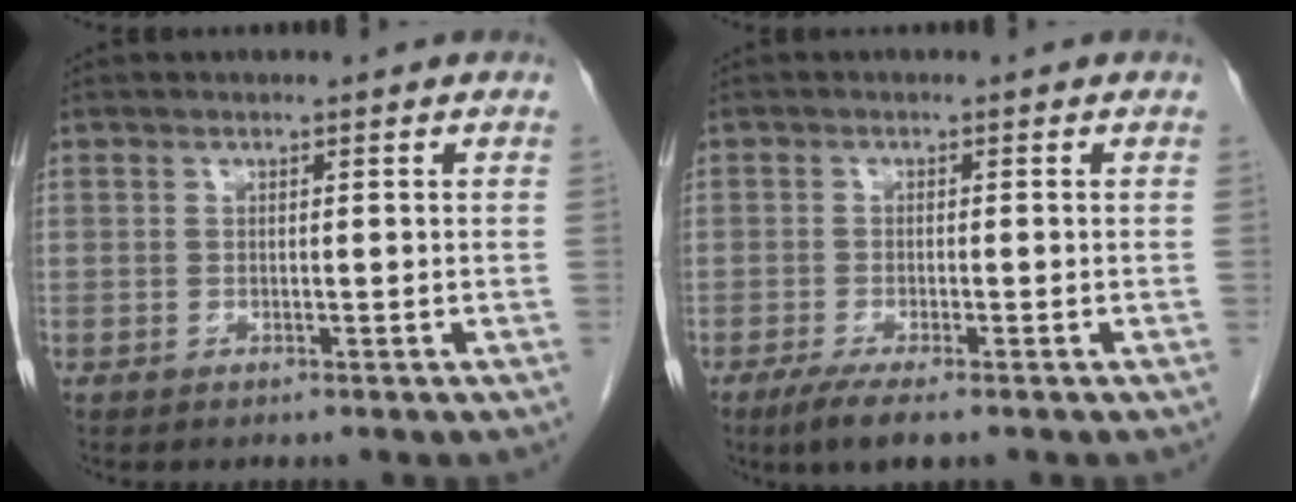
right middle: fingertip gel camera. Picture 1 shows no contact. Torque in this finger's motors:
{"motor_torque": [1.28, -0.77, 0.29, 0.08]}